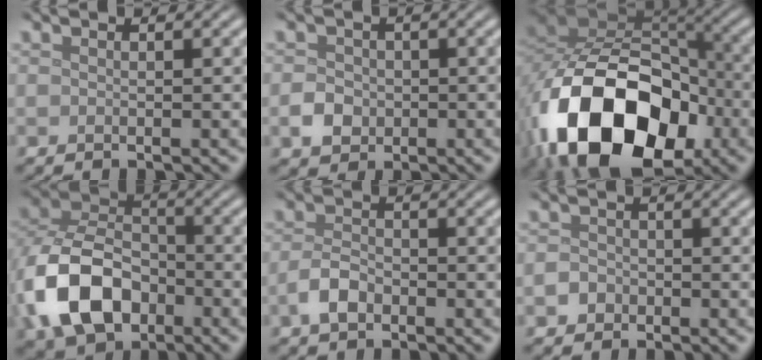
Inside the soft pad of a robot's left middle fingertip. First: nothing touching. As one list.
[{"total": 2.4, "force": [-0.7, 2.1, 1.0], "torque": [-0.015, -0.001, -0.015]}, {"total": 17.3, "force": [-7.4, 11.0, 11.1], "torque": [-0.192, -0.029, -0.126]}, {"total": 10.6, "force": [-3.7, 7.3, 6.7], "torque": [-0.150, -0.006, -0.074]}, {"total": 2.5, "force": [-1.3, 1.4, 1.5], "torque": [-0.031, 0.003, -0.030]}, {"total": 1.6, "force": [-0.8, 1.3, 0.5], "torque": [-0.003, 0.001, -0.019]}]